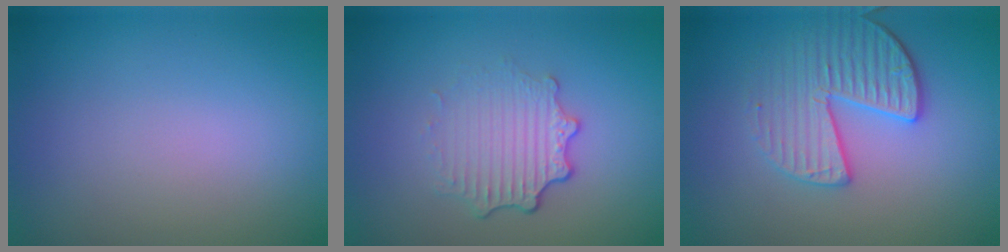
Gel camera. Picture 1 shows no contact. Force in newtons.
{"total": 3.4, "press": 2.6, "slide": 2.1}
{"total": 3.9, "press": 3.5, "slide": 1.6}